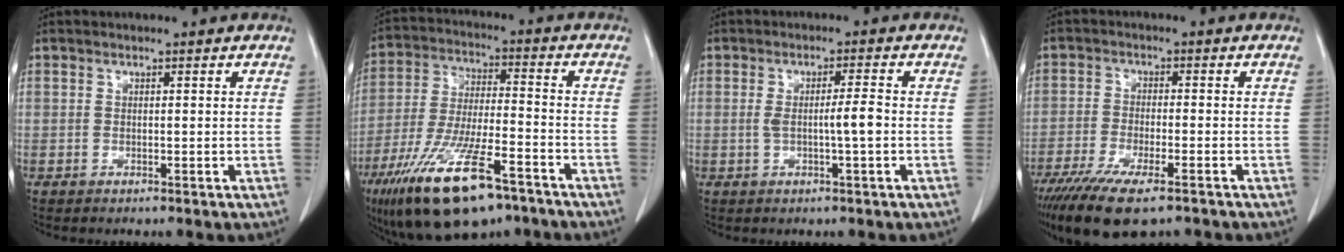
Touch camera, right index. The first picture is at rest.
{"total": 17.9, "force": [-11.3, 4.3, 13.2], "torque": [-0.267, -0.033, -0.199]}
{"total": 3.8, "force": [-0.4, -0.1, 3.8], "torque": [-0.067, 0.000, -0.006]}
{"total": 11.9, "force": [-8.6, 2.6, 7.9], "torque": [-0.134, -0.025, -0.137]}